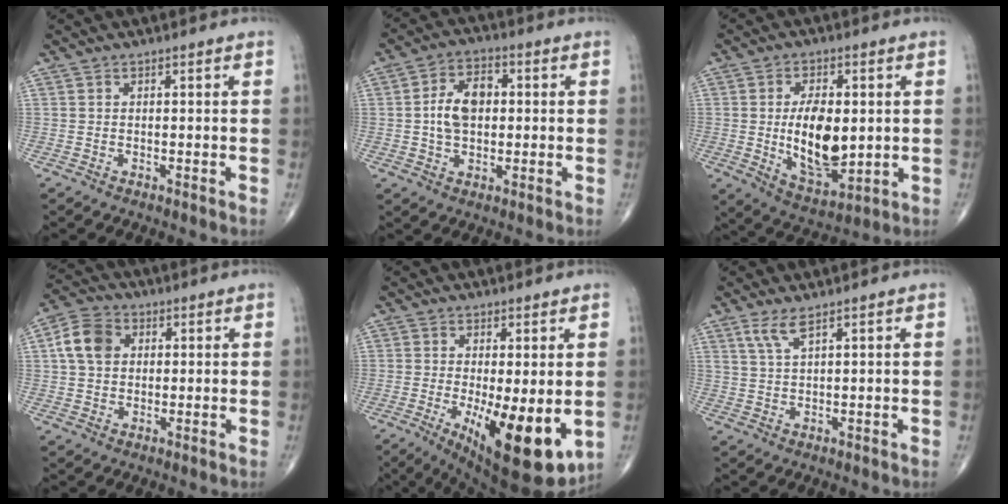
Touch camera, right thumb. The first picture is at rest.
{"total": 8.8, "force": [0.4, 5.7, 6.7], "torque": [-0.103, 0.015, 0.003]}
{"total": 13.6, "force": [0.1, 7.0, 11.6], "torque": [-0.176, -0.016, 0.015]}
{"total": 7.7, "force": [1.6, 5.9, 4.7], "torque": [-0.079, 0.011, 0.021]}
{"total": 15.1, "force": [-3.3, 5.0, 13.9], "torque": [-0.197, -0.029, -0.031]}
{"total": 3.5, "force": [2.3, 0.7, 2.6], "torque": [-0.061, -0.007, 0.054]}